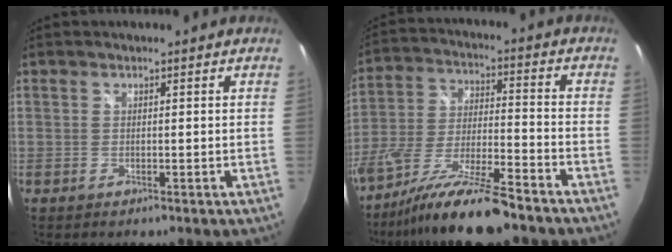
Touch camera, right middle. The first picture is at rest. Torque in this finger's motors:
{"motor_torque": [1.08, -1.06, 0.33, 0.21]}